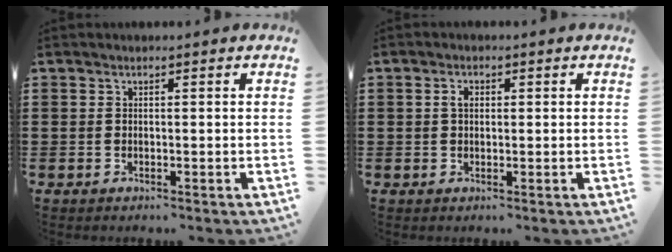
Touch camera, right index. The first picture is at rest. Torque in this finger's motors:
{"motor_torque": [0.24, -0.18, 0.06, 0.06]}